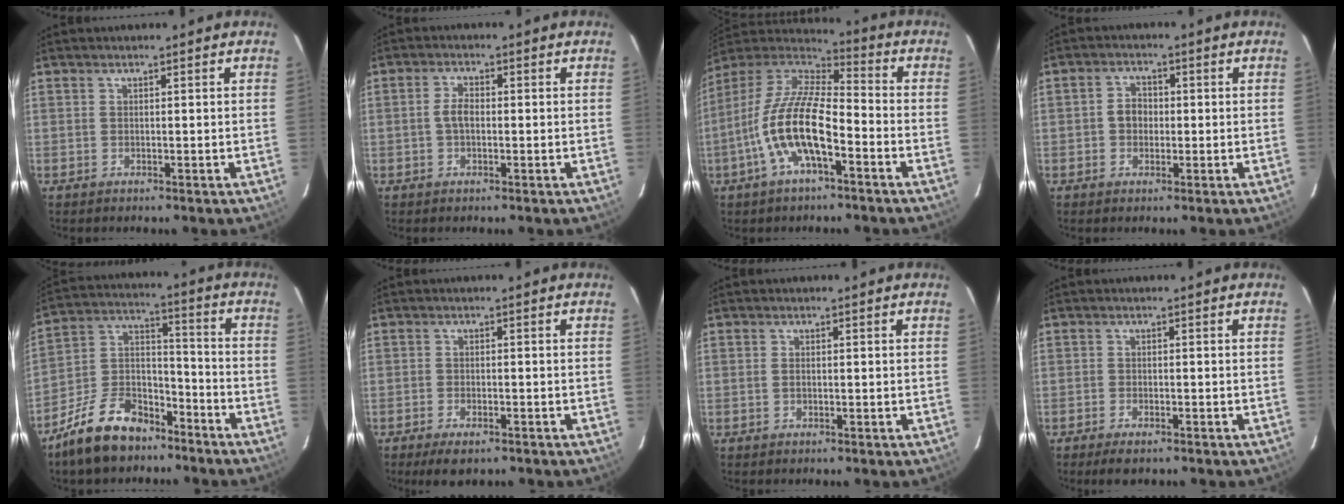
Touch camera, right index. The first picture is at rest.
{"total": 3.0, "force": [-0.4, 1.6, 2.4], "torque": [-0.051, 0.007, -0.006]}
{"total": 15.8, "force": [-5.9, 5.3, 13.7], "torque": [-0.276, -0.004, -0.119]}
{"total": 3.4, "force": [-0.3, 2.9, 1.8], "torque": [-0.032, 0.011, -0.006]}
{"total": 15.1, "force": [-10.6, 7.9, 7.4], "torque": [-0.165, 0.036, -0.174]}
{"total": 4.9, "force": [-3.5, 1.8, 2.9], "torque": [-0.072, -0.016, -0.060]}
{"total": 0.7, "force": [-0.1, 0.4, 0.6], "torque": [-0.011, 0.001, -0.003]}
{"total": 3.2, "force": [-2.5, 1.0, 1.8], "torque": [-0.048, -0.010, -0.045]}